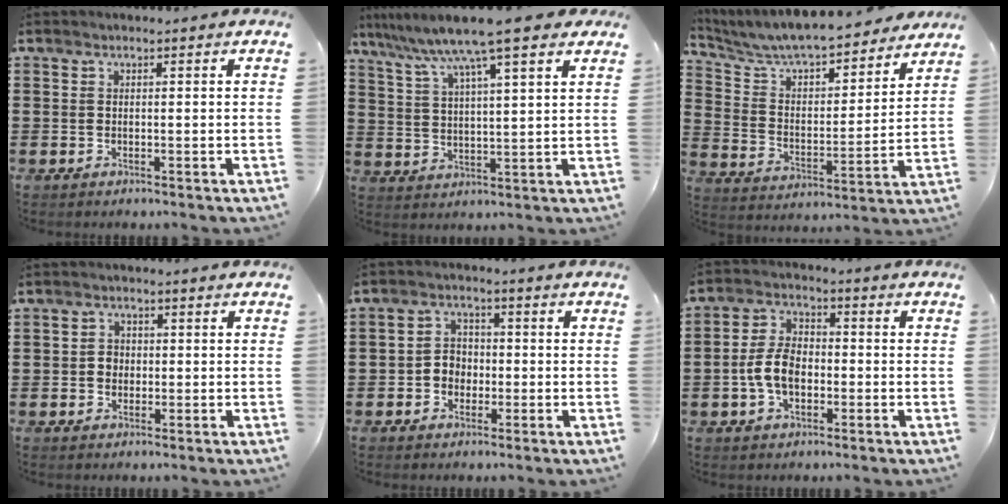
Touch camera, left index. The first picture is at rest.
{"total": 9.9, "force": [7.6, 0.5, 6.2], "torque": [-0.144, -0.029, 0.128]}
{"total": 6.9, "force": [6.7, 0.7, 1.8], "torque": [-0.069, -0.052, 0.111]}
{"total": 2.0, "force": [-0.2, 1.8, 0.7], "torque": [-0.021, 0.007, -0.007]}
{"total": 3.3, "force": [-1.3, 2.8, 1.2], "torque": [-0.032, 0.009, -0.030]}
{"total": 6.6, "force": [-1.6, 4.1, 5.0], "torque": [-0.124, 0.002, -0.037]}